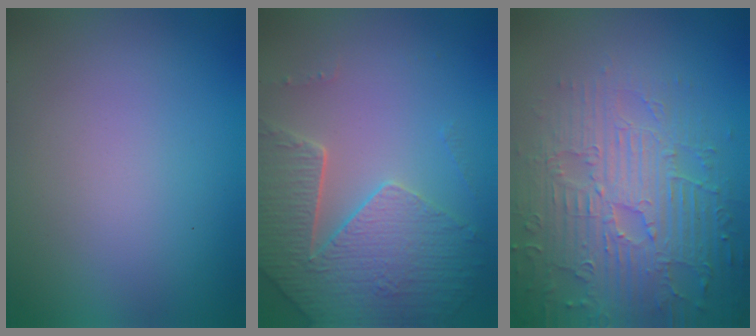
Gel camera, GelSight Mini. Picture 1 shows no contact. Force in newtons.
{"total": 5.0, "press": 4.6, "slide": 2.1}
{"total": 7.0, "press": 5.6, "slide": 4.3}